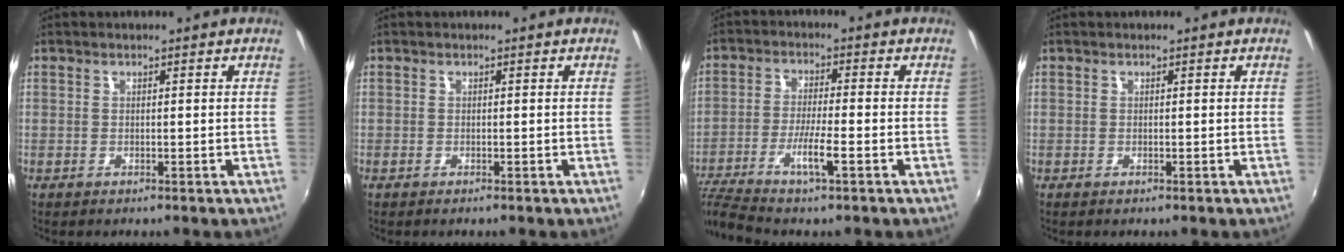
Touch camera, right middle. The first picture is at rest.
{"total": 0.0}
{"total": 9.5, "force": [-5.8, 0.2, 7.6], "torque": [-0.160, -0.019, -0.108]}
{"total": 0.0}